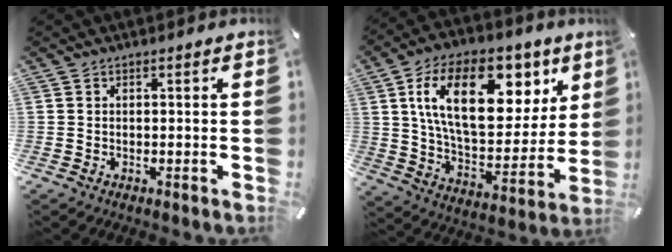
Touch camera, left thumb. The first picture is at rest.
{"total": 23.6, "force": [10.0, 13.1, 17.0], "torque": [-0.284, -0.029, 0.165]}